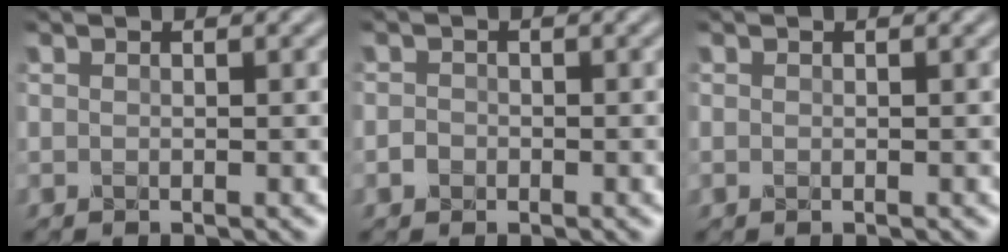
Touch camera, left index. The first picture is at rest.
{"total": 1.0, "force": [-0.5, 0.8, 0.2], "torque": [0.000, -0.001, -0.016]}
{"total": 0.0}